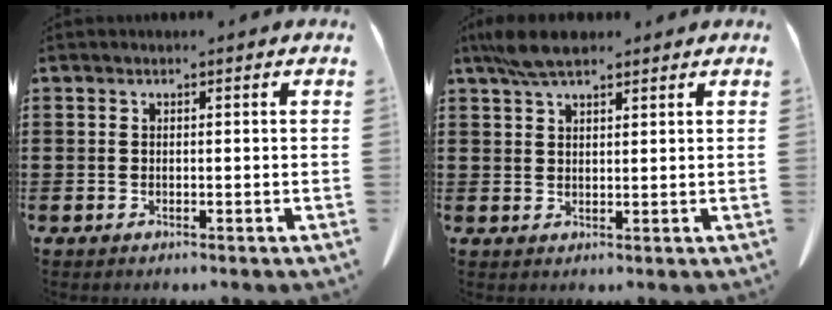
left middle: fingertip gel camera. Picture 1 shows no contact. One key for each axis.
{"total": 5.2, "fx": 4.1, "fy": 1.7, "fz": 2.8, "tx": -0.067, "ty": -0.004, "tz": 0.077}